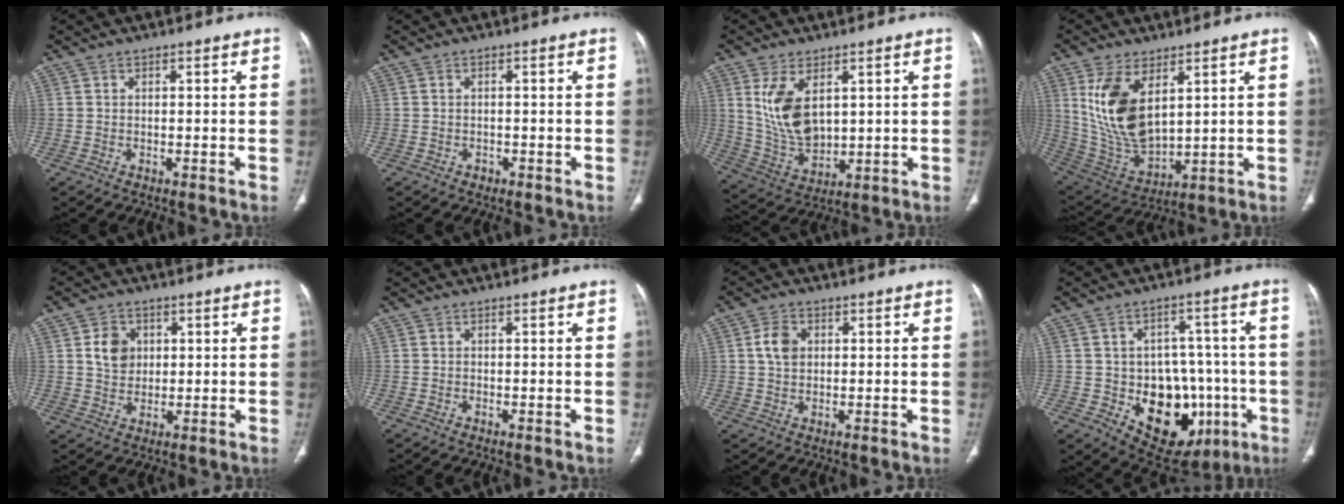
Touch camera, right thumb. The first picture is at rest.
{"total": 1.0, "force": [-0.6, 0.8, 0.2], "torque": [-0.001, 0.002, -0.009]}
{"total": 11.4, "force": [3.6, 6.5, 8.7], "torque": [-0.156, -0.020, 0.089]}
{"total": 15.5, "force": [5.4, 8.1, 12.1], "torque": [-0.226, -0.026, 0.128]}
{"total": 5.7, "force": [1.5, 4.7, 2.9], "torque": [-0.029, -0.007, 0.027]}
{"total": 0.0}
{"total": 4.3, "force": [1.0, 3.2, 2.8], "torque": [-0.049, 0.001, 0.016]}
{"total": 18.9, "force": [-5.4, 12.9, 12.8], "torque": [-0.124, 0.025, -0.056]}